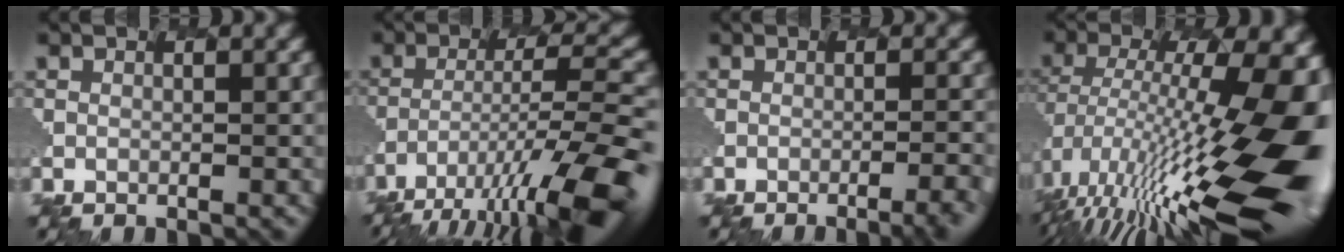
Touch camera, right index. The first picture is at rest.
{"total": 12.4, "force": [-8.0, 3.0, 9.1], "torque": [-0.174, -0.007, -0.120]}
{"total": 5.8, "force": [-4.0, 1.5, 3.9], "torque": [-0.043, -0.003, -0.025]}
{"total": 16.4, "force": [-1.9, 5.2, 15.5], "torque": [-0.274, 0.007, -0.027]}